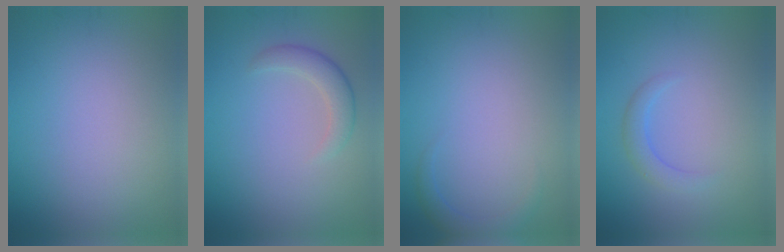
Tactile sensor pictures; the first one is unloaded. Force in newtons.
{"total": 2.5, "press": 2.5, "slide": 0.1}
{"total": 1.5, "press": 1.5, "slide": 0.2}
{"total": 1.8, "press": 1.8, "slide": 0.2}